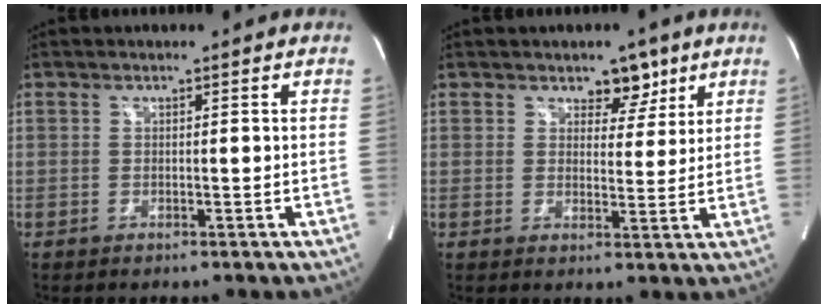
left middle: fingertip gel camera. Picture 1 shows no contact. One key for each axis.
{"total": 4.2, "fx": 2.8, "fy": 2.6, "fz": 1.8, "tx": -0.013, "ty": 0.000, "tz": 0.041}